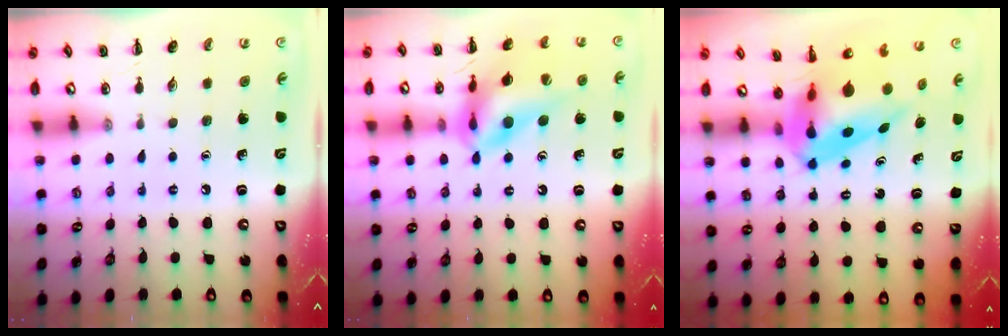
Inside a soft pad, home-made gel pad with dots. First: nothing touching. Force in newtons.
{"total": 15.7, "press": 15.2, "slide": 4.2}
{"total": 8.9, "press": 8.6, "slide": 2.5}